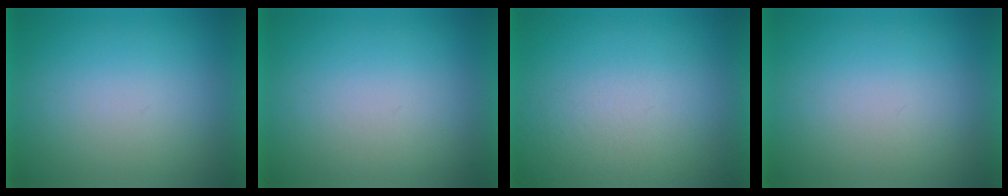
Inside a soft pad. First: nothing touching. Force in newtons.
{"total": 1.1}
{"total": 4.8}
{"total": 1.0}